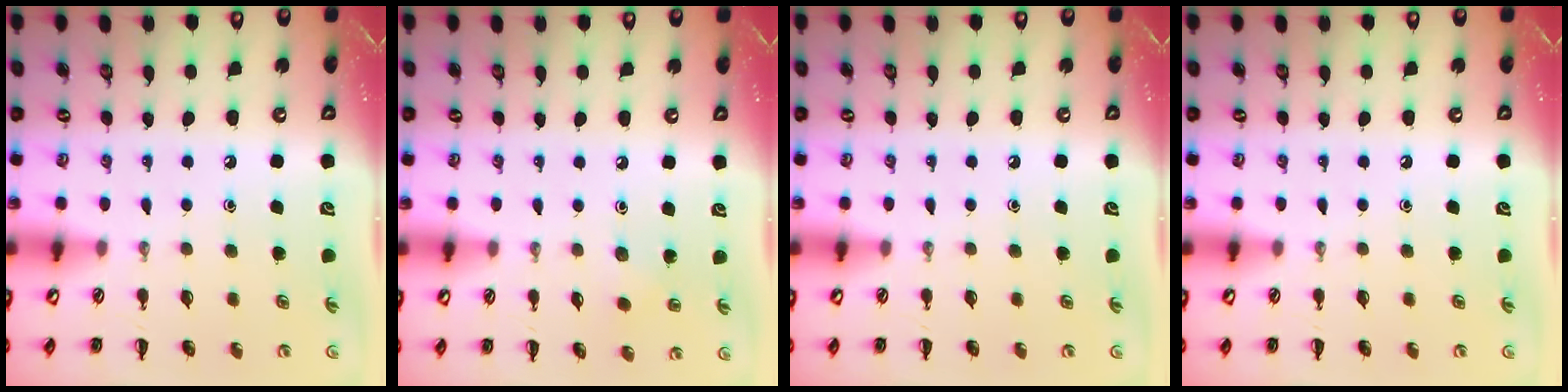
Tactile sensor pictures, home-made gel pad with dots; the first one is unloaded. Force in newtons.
{"total": 3.8, "press": 3.6, "slide": 1.1}
{"total": 0.0}
{"total": 0.0}